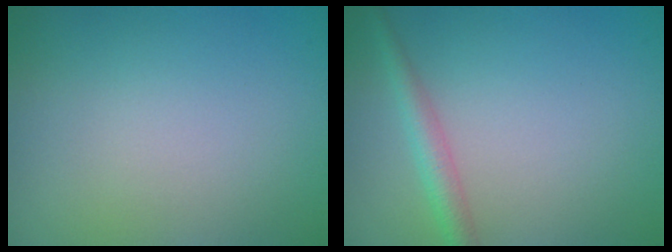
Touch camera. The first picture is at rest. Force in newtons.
{"total": 2.2, "press": 2.2, "slide": 0.1}